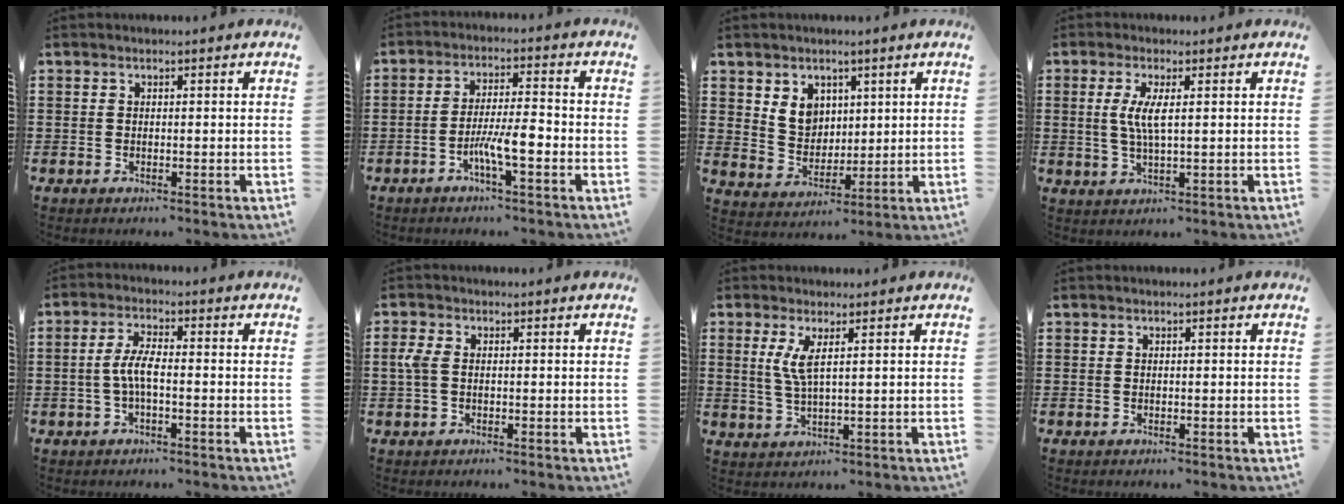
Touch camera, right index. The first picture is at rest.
{"total": 6.7, "force": [-2.6, 1.1, 6.1], "torque": [-0.114, -0.004, -0.049]}
{"total": 5.8, "force": [2.6, 4.7, 1.9], "torque": [-0.052, 0.009, 0.048]}
{"total": 4.4, "force": [0.6, 0.8, 4.3], "torque": [-0.092, -0.003, 0.007]}
{"total": 4.4, "force": [-0.9, 1.1, 4.2], "torque": [-0.096, -0.003, -0.024]}
{"total": 2.9, "force": [0.1, 1.7, 2.3], "torque": [-0.072, -0.002, -0.007]}
{"total": 3.8, "force": [1.3, 0.5, 3.5], "torque": [-0.083, -0.004, 0.019]}
{"total": 0.0}